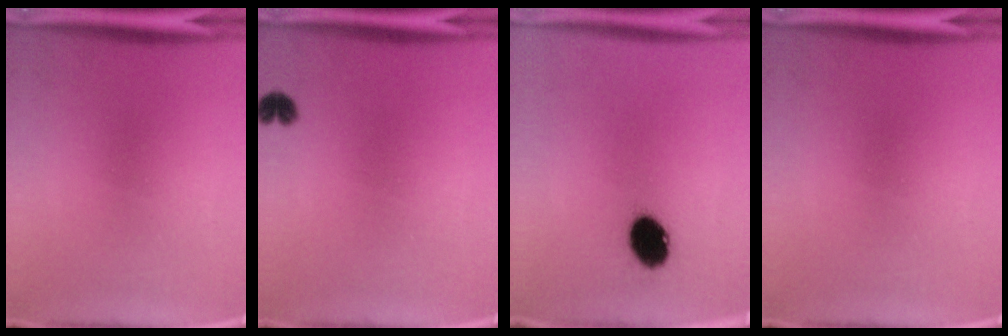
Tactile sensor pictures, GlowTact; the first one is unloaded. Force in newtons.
{"total": 1.5}
{"total": 8.6}
{"total": 0.0}